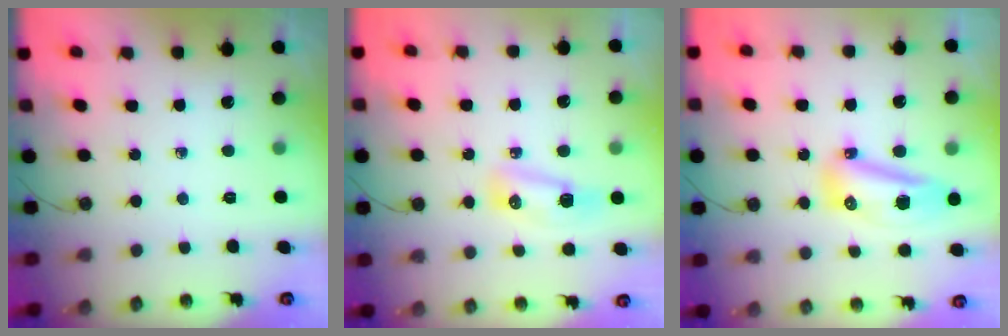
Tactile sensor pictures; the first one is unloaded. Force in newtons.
{"total": 7.8, "press": 7.6, "slide": 1.6}
{"total": 18.4, "press": 13.7, "slide": 12.3}